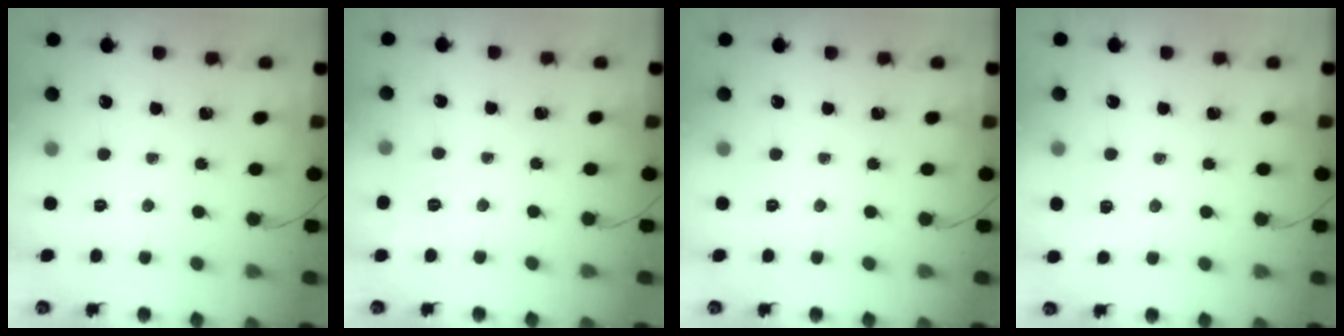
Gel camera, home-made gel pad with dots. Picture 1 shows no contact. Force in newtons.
{"total": 2.9, "press": 2.1, "slide": 2.0}
{"total": 0.0}
{"total": 2.2, "press": 1.3, "slide": 1.8}